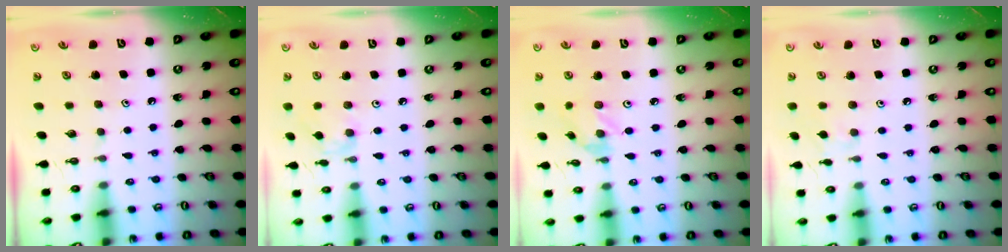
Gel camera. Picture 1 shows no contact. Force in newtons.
{"total": 2.7, "press": 2.7, "slide": 0.6}
{"total": 1.3, "press": 1.3, "slide": 0.1}
{"total": 2.2, "press": 2.2, "slide": 0.5}